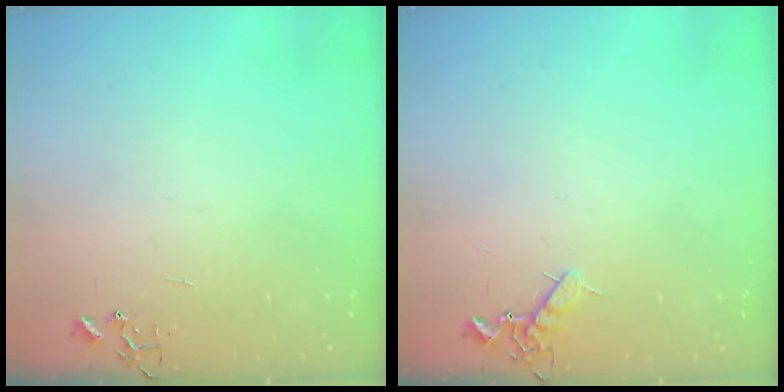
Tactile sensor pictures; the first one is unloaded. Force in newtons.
{"total": 7.8, "press": 7.8, "slide": 0.8}